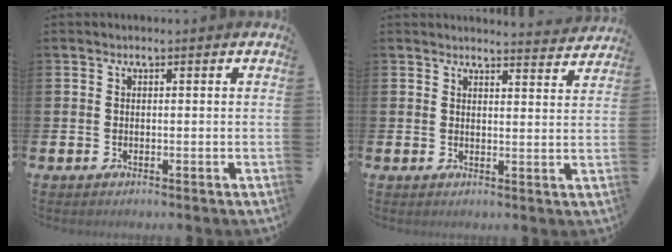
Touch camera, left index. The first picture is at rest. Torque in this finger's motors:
{"motor_torque": [0.70, -0.72, 0.04, -0.01]}